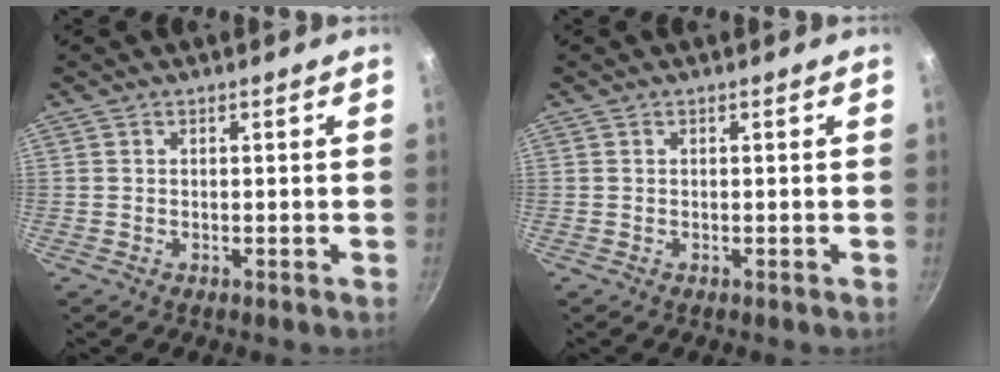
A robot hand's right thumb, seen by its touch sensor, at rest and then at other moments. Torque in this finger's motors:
{"motor_torque": [-0.14, -0.14, -0.24, -0.33, 0.00]}